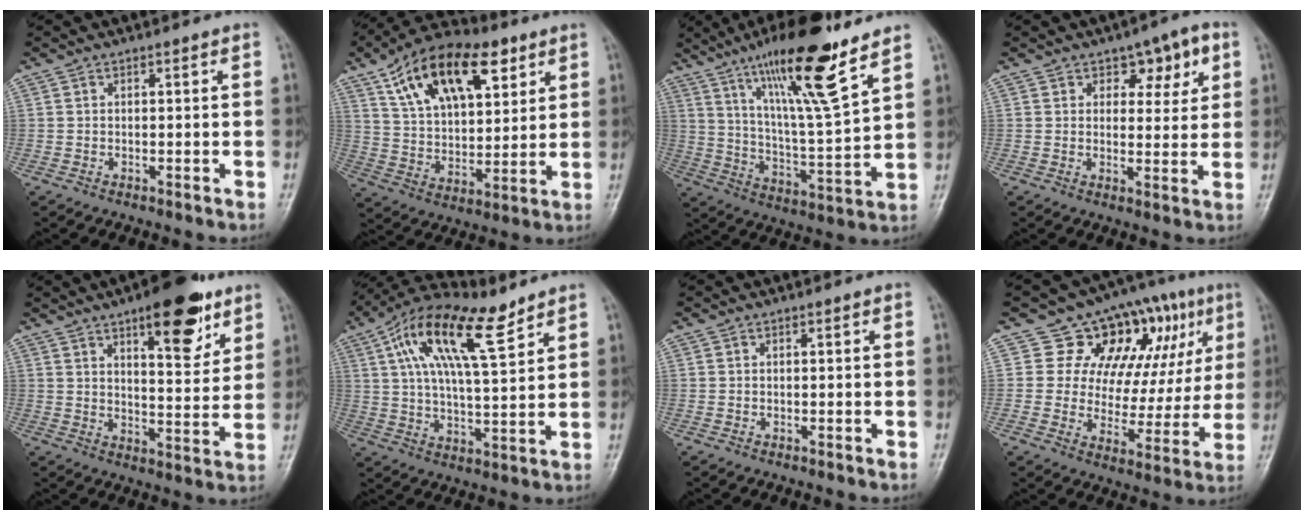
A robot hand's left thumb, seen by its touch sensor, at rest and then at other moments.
{"total": 20.3, "force": [10.1, 10.4, 14.2], "torque": [-0.204, -0.021, 0.177]}
{"total": 18.8, "force": [12.1, 2.6, 14.1], "torque": [-0.229, -0.060, 0.211]}
{"total": 7.3, "force": [3.5, 4.3, 4.8], "torque": [-0.026, -0.014, 0.045]}
{"total": 14.4, "force": [8.4, 5.3, 10.4], "torque": [-0.111, -0.043, 0.120]}
{"total": 16.6, "force": [8.6, 5.9, 12.9], "torque": [-0.218, -0.010, 0.151]}
{"total": 0.0}
{"total": 17.4, "force": [7.8, 11.1, 11.0], "torque": [-0.076, -0.009, 0.114]}